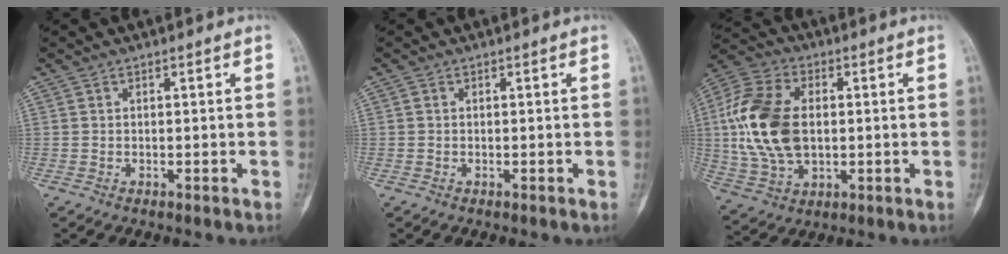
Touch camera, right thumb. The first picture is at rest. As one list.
[{"total": 0.0}, {"total": 18.6, "force": [1.2, 11.7, 14.3], "torque": [-0.295, 0.006, 0.026]}]